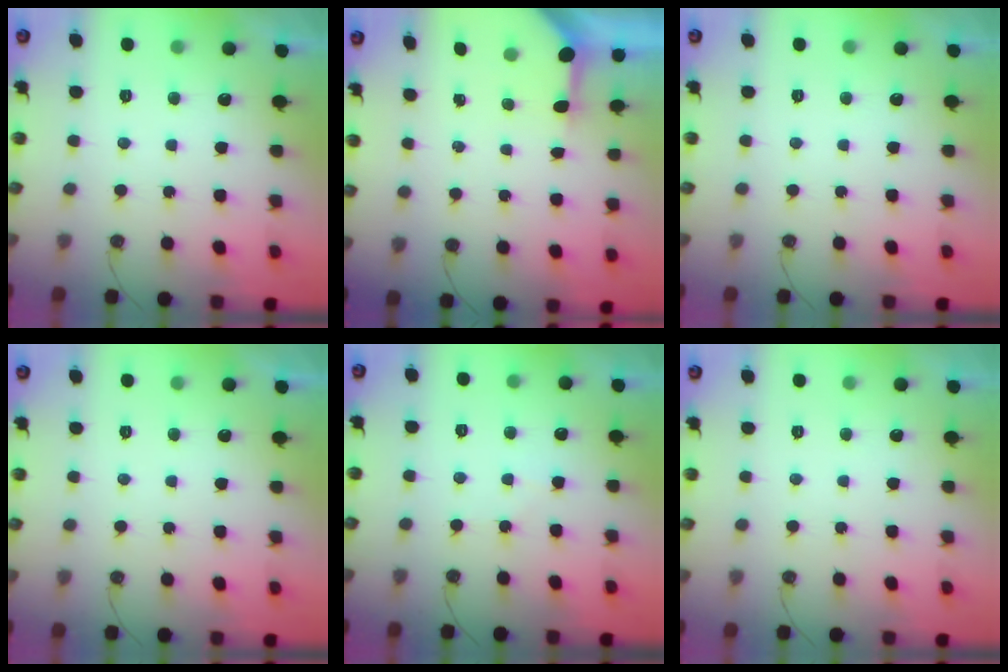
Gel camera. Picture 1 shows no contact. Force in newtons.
{"total": 3.2, "press": 3.2, "slide": 0.3}
{"total": 0.0}
{"total": 0.0}
{"total": 3.2, "press": 3.2, "slide": 0.6}
{"total": 0.0}